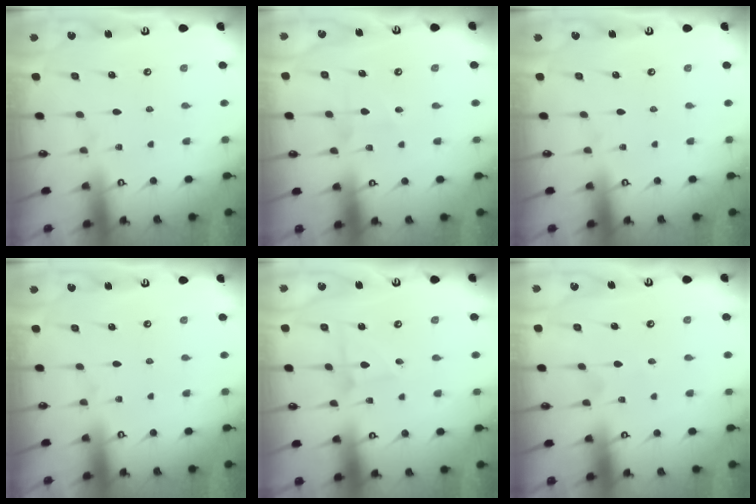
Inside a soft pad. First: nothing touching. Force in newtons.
{"total": 3.4, "press": 3.2, "slide": 1.1}
{"total": 0.0}
{"total": 0.0}
{"total": 2.9, "press": 2.9, "slide": 0.3}
{"total": 2.7, "press": 2.7, "slide": 0.3}